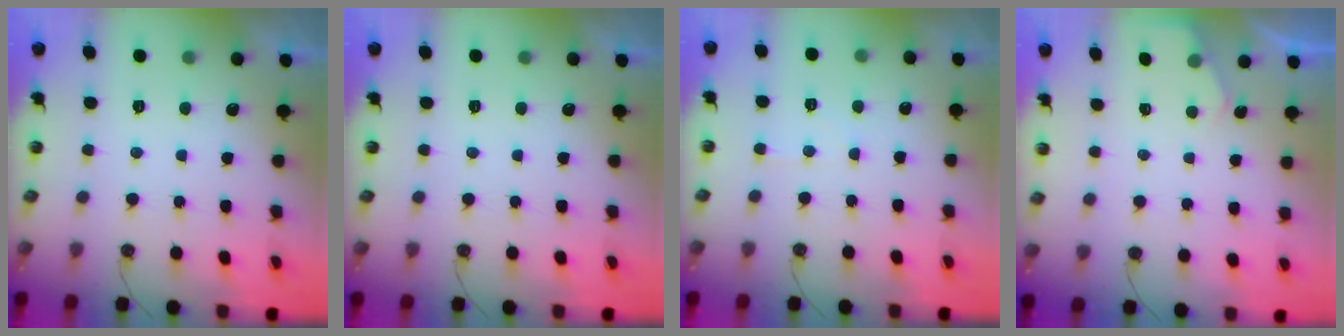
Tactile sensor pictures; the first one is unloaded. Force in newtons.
{"total": 0.0}
{"total": 4.3, "press": 4.2, "slide": 0.6}
{"total": 3.0, "press": 2.9, "slide": 0.5}